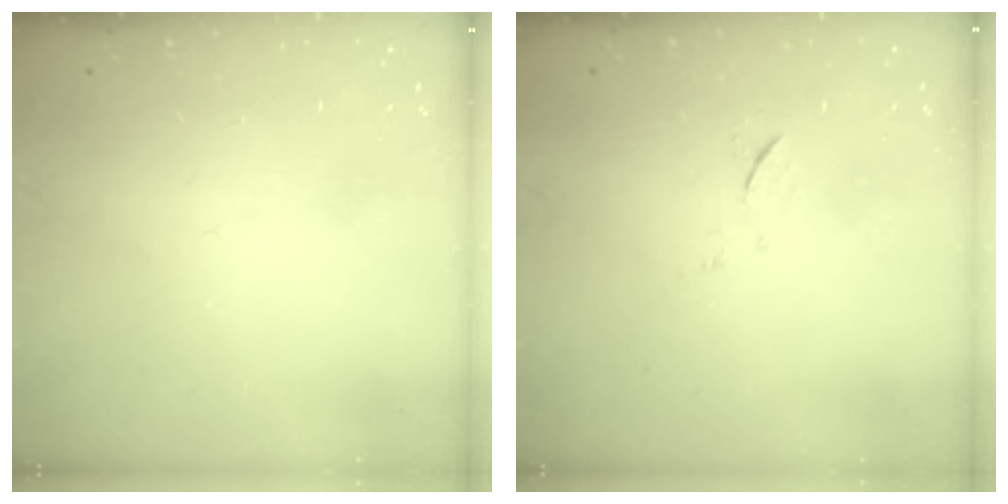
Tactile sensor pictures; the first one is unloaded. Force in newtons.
{"total": 5.2, "press": 5.1, "slide": 0.7}